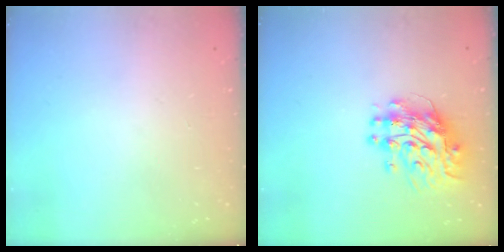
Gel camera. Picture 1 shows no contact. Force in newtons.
{"total": 12.5, "press": 12.5, "slide": 1.1}